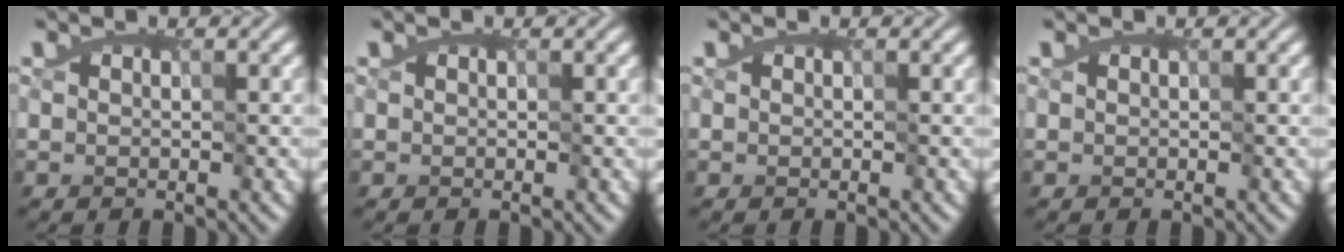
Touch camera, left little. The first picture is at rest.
{"total": 0.0}
{"total": 0.0}
{"total": 0.0}